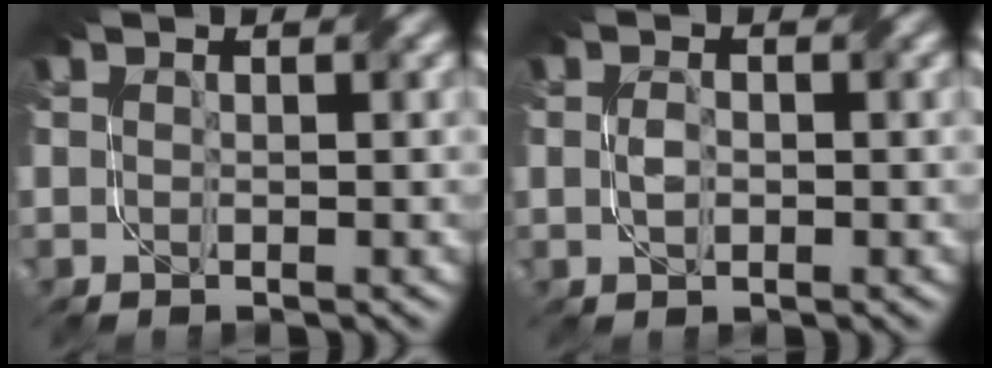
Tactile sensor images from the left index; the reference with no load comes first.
{"total": 1.3, "force": [-0.9, 0.5, 0.9], "torque": [-0.018, -0.002, -0.018]}